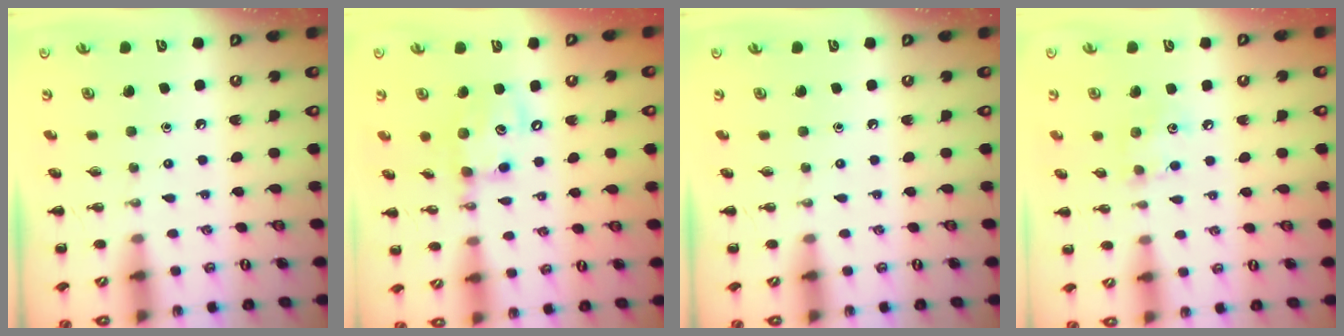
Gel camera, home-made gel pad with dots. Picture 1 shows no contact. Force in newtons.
{"total": 13.0, "press": 12.8, "slide": 2.2}
{"total": 0.0}
{"total": 6.8, "press": 6.6, "slide": 1.4}